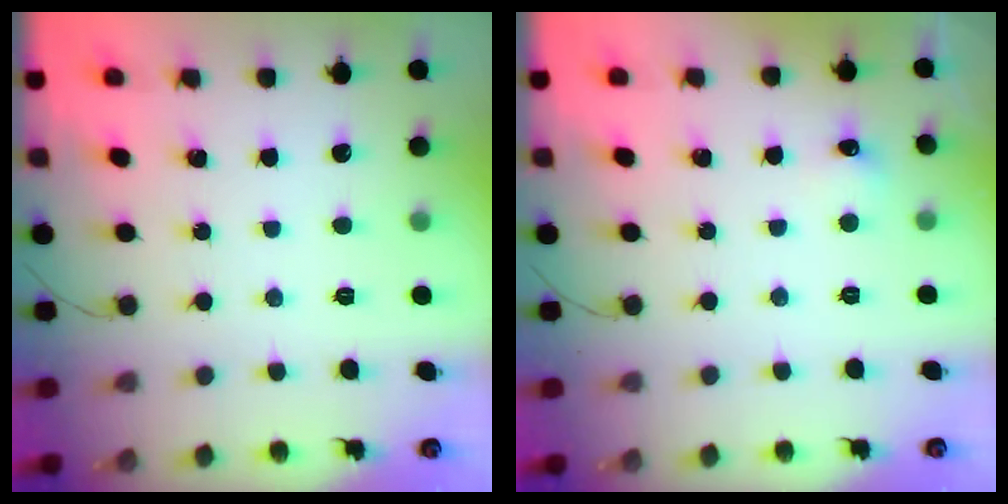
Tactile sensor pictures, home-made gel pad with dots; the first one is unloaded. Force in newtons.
{"total": 4.6, "press": 4.4, "slide": 1.4}